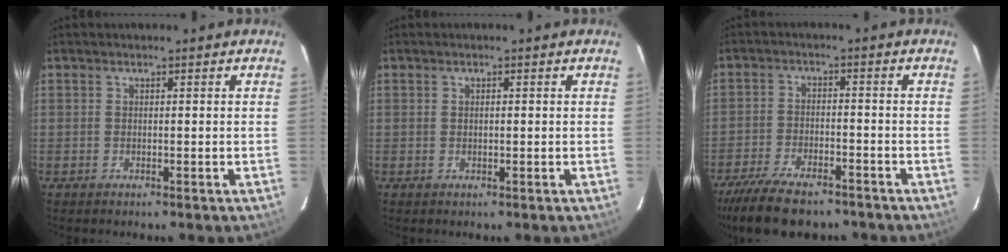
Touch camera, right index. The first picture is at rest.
{"total": 0.6, "force": [0.1, 0.3, 0.5], "torque": [-0.010, 0.002, 0.003]}
{"total": 14.0, "force": [-11.3, 4.7, 6.8], "torque": [-0.154, -0.024, -0.186]}